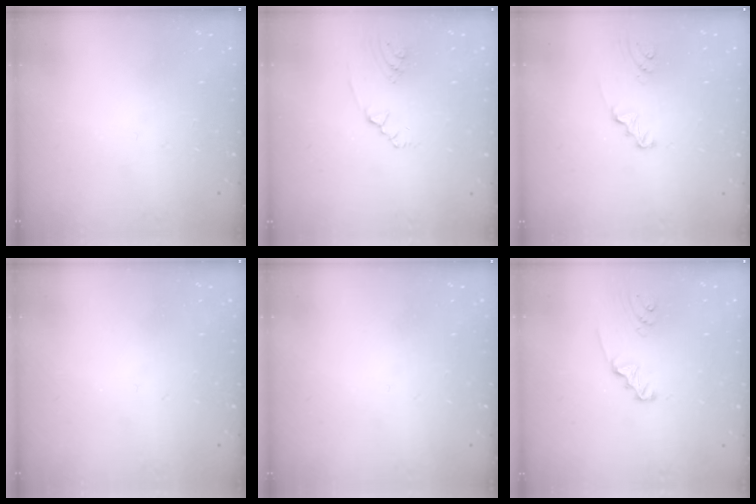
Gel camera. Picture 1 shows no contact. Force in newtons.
{"total": 2.4, "press": 2.2, "slide": 1.1}
{"total": 2.0, "press": 2.0, "slide": 0.2}
{"total": 0.0}
{"total": 0.0}
{"total": 2.3, "press": 2.3, "slide": 0.2}